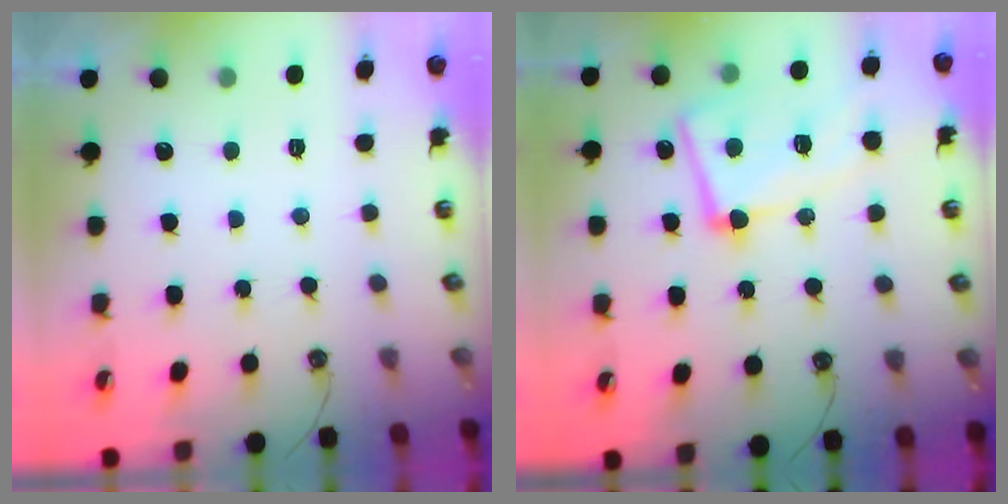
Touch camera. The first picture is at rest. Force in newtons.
{"total": 13.7, "press": 13.5, "slide": 2.5}